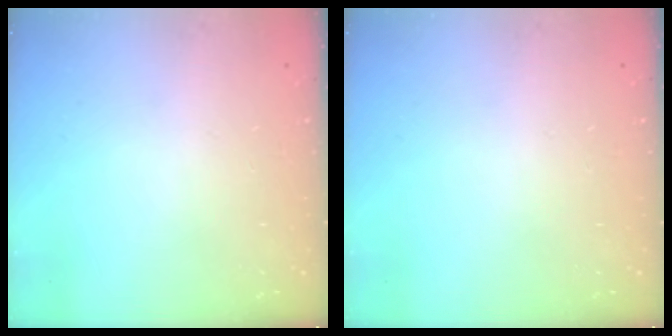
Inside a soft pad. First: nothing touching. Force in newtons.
{"total": 0.0}